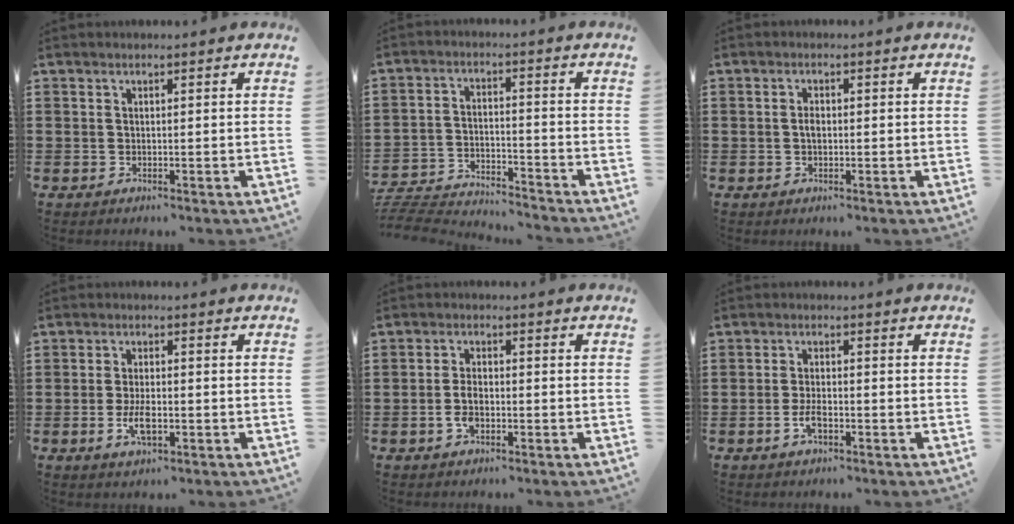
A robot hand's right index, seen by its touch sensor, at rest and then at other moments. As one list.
[{"total": 5.0, "force": [-4.9, 0.4, 0.6], "torque": [-0.024, 0.001, -0.104]}, {"total": 1.7, "force": [-0.1, 0.8, 1.5], "torque": [-0.029, 0.004, -0.004]}, {"total": 4.2, "force": [-1.2, 1.6, 3.7], "torque": [-0.079, -0.003, -0.023]}, {"total": 3.2, "force": [-1.1, 1.6, 2.6], "torque": [-0.063, -0.005, -0.023]}, {"total": 3.3, "force": [-1.3, 1.2, 2.7], "torque": [-0.065, -0.006, -0.026]}]